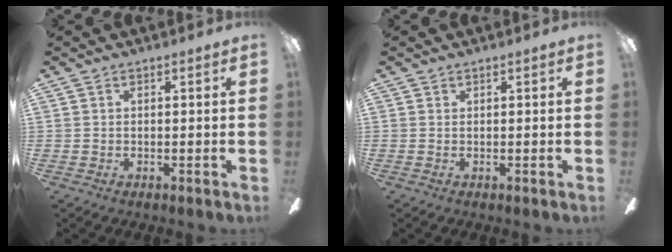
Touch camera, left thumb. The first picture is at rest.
{"total": 0.0}